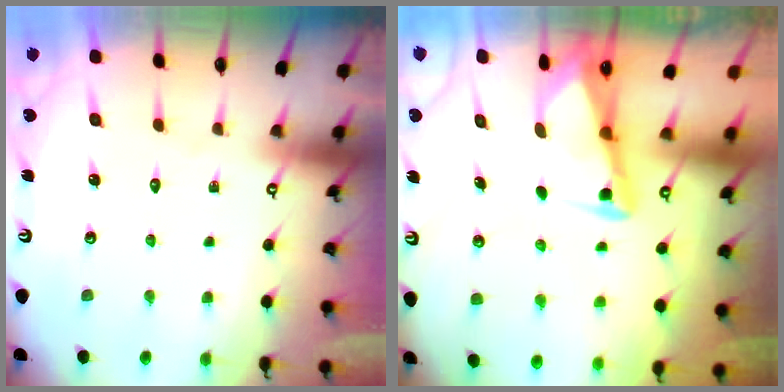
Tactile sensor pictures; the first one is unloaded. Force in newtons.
{"total": 3.0, "press": 3.0, "slide": 0.4}